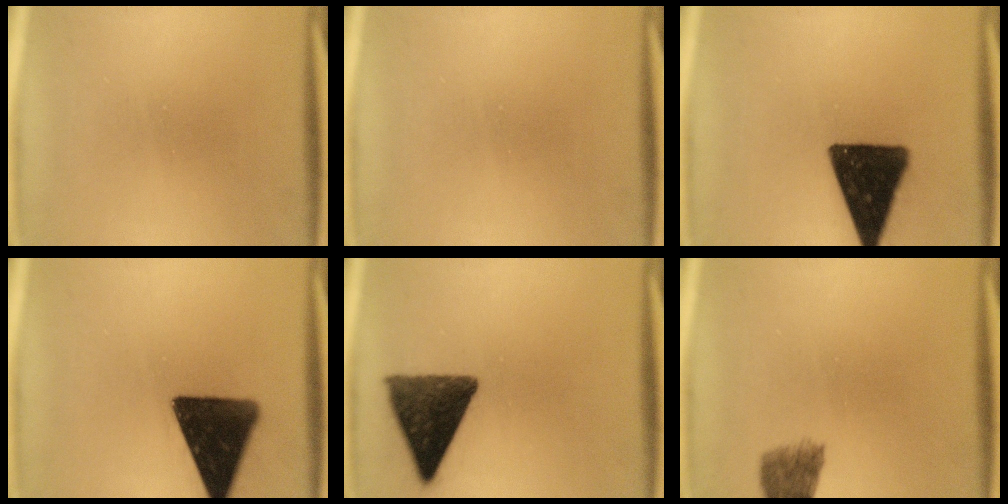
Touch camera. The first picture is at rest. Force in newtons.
{"total": 0.0}
{"total": 17.6}
{"total": 15.3}
{"total": 12.6}
{"total": 4.5}